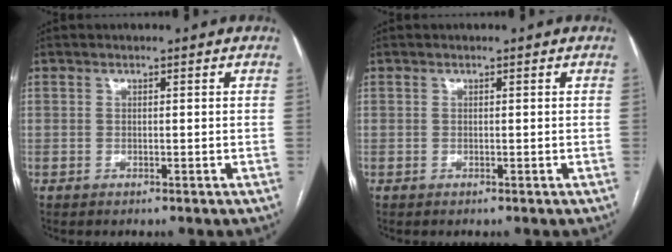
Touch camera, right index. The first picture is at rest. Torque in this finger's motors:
{"motor_torque": [-0.07, 0.07, 0.00, 0.00]}